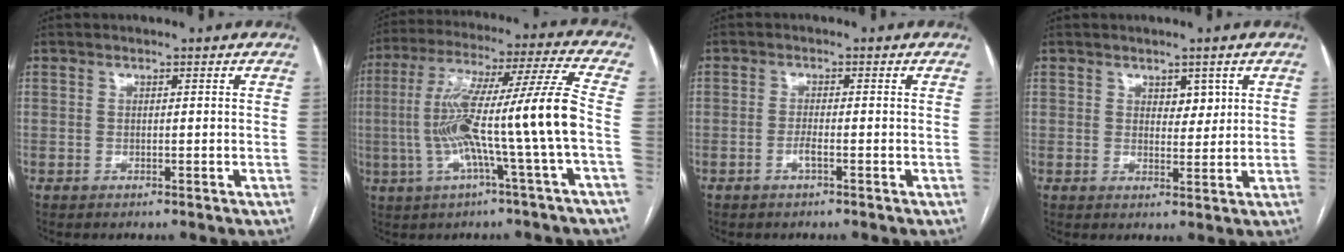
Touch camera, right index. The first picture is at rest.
{"total": 16.2, "force": [-2.7, -1.4, 15.9], "torque": [-0.287, 0.024, -0.053]}
{"total": 1.6, "force": [-0.8, 0.0, 1.3], "torque": [-0.024, 0.001, -0.017]}
{"total": 2.8, "force": [1.4, 1.6, 1.9], "torque": [-0.023, -0.002, 0.021]}